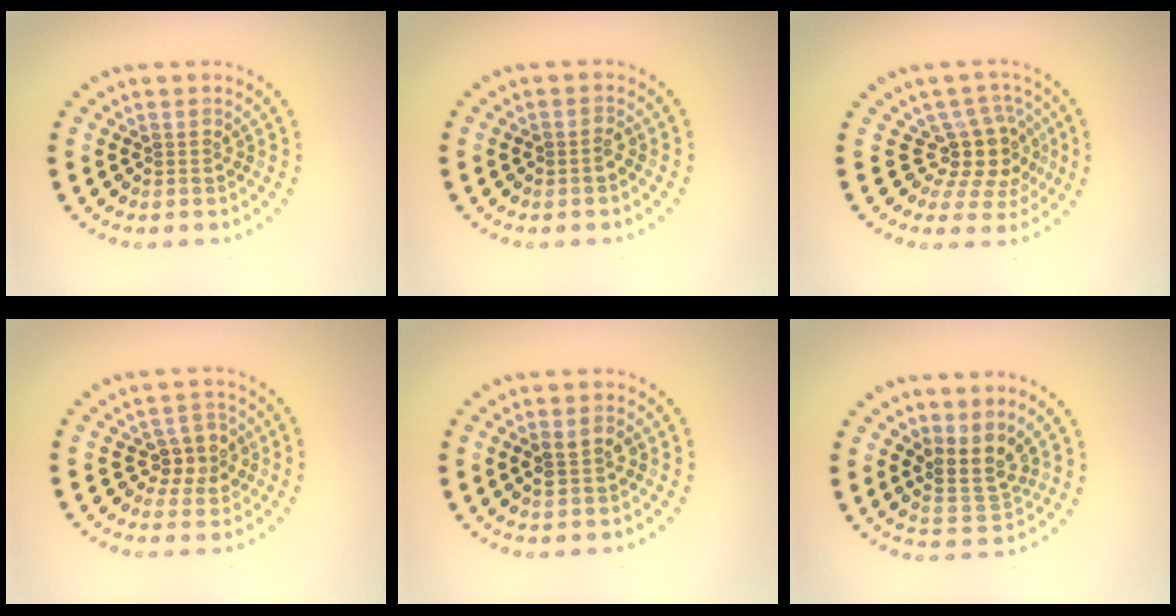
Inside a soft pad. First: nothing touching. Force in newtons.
{"total": 0.9, "press": 0.8, "slide": 0.2}
{"total": 4.1, "press": 3.0, "slide": 2.8}
{"total": 3.0, "press": 2.8, "slide": 0.9}
{"total": 2.0, "press": 2.0, "slide": 0.1}
{"total": 3.2, "press": 2.5, "slide": 2.0}